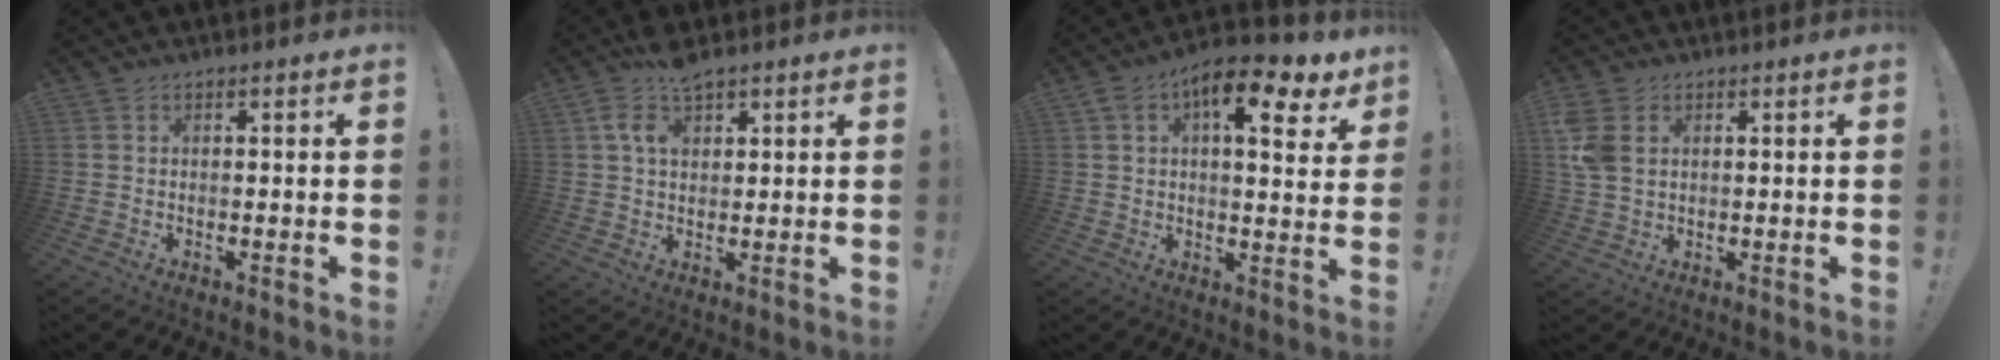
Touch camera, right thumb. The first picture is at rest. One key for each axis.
{"total": 7.5, "fx": 3.9, "fy": 3.9, "fz": 5.1, "tx": -0.091, "ty": -0.007, "tz": 0.074}
{"total": 13.2, "fx": 6.5, "fy": 5.3, "fz": 10.1, "tx": -0.138, "ty": -0.033, "tz": 0.104}
{"total": 6.9, "fx": 2.4, "fy": 4.8, "fz": 4.2, "tx": -0.092, "ty": -0.007, "tz": 0.047}